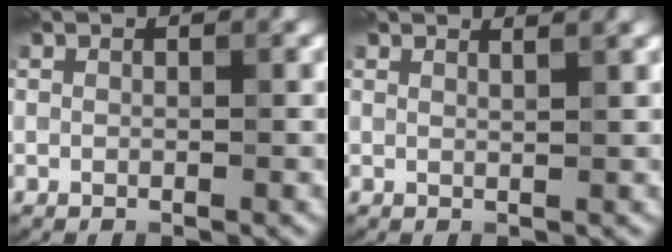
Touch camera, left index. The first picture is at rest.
{"total": 2.0, "force": [1.6, 0.6, 1.0], "torque": [-0.001, 0.009, 0.007]}